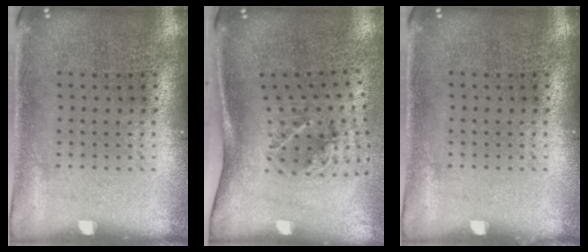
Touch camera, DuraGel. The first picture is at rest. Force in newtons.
{"total": 2.1, "press": 1.3, "slide": 1.7}
{"total": 0.0}